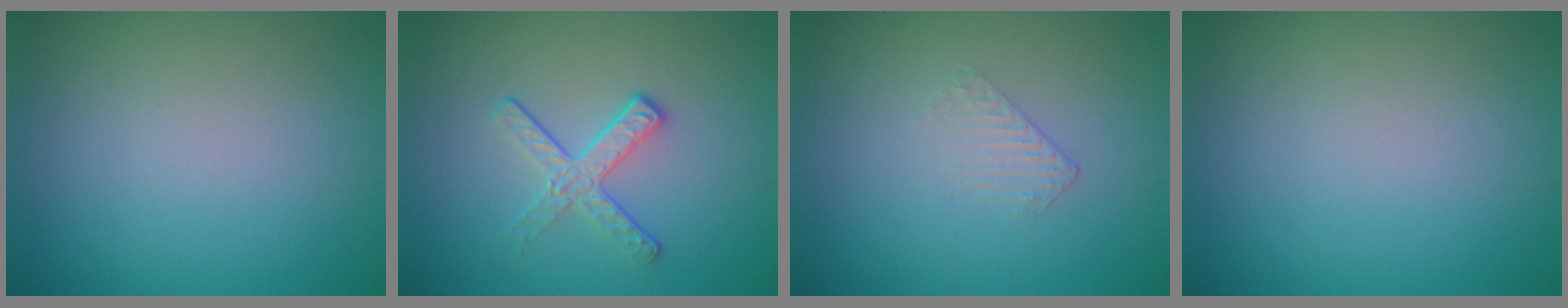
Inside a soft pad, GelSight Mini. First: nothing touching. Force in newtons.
{"total": 2.4, "press": 1.7, "slide": 1.7}
{"total": 0.9, "press": 0.2, "slide": 0.9}
{"total": 0.0}